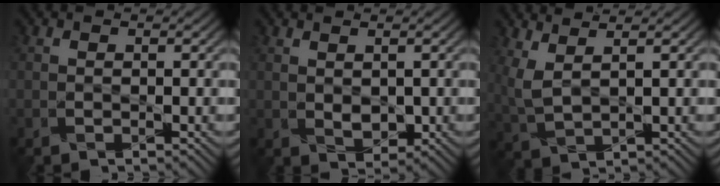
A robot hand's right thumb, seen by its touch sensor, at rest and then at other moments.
{"total": 1.9, "force": [0.4, 1.0, 1.5], "torque": [-0.032, -0.003, 0.013]}
{"total": 4.0, "force": [2.6, 1.2, 2.9], "torque": [-0.091, 0.005, 0.059]}